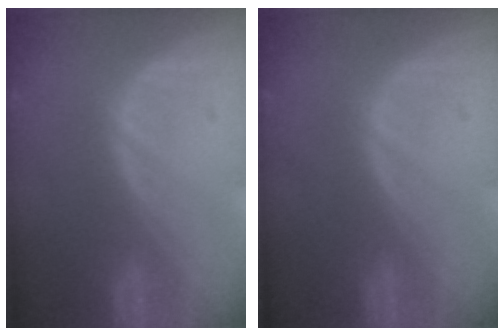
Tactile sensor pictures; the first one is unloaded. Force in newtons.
{"total": 0.0}